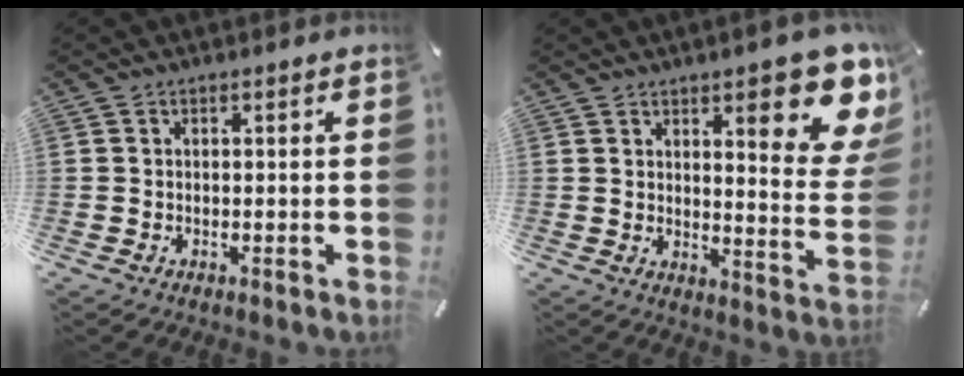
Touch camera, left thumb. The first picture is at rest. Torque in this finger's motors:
{"motor_torque": [2.93, 2.07, 0.46, -0.42, 0.25]}